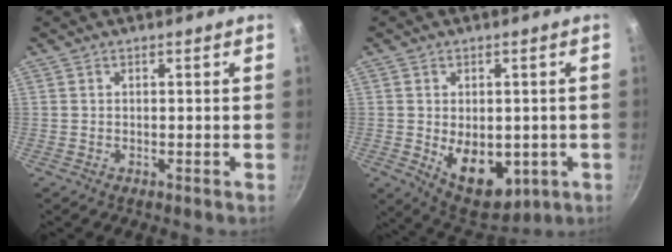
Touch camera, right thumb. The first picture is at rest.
{"total": 11.7, "force": [-1.9, 7.5, 8.8], "torque": [-0.093, -0.017, -0.006]}